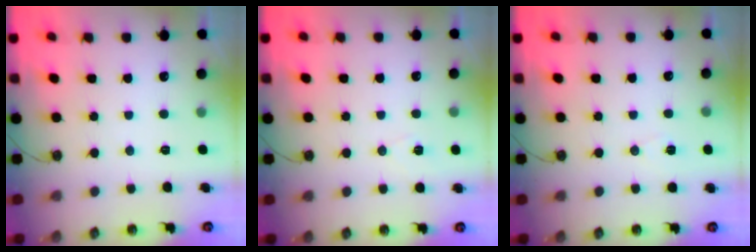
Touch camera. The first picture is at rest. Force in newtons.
{"total": 5.9, "press": 4.0, "slide": 4.4}
{"total": 6.9, "press": 5.2, "slide": 4.5}